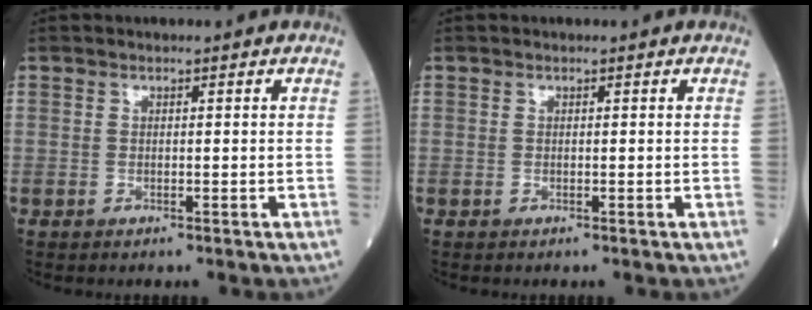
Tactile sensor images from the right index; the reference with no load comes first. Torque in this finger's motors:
{"motor_torque": [0.00, 0.00, 0.00, 0.00]}